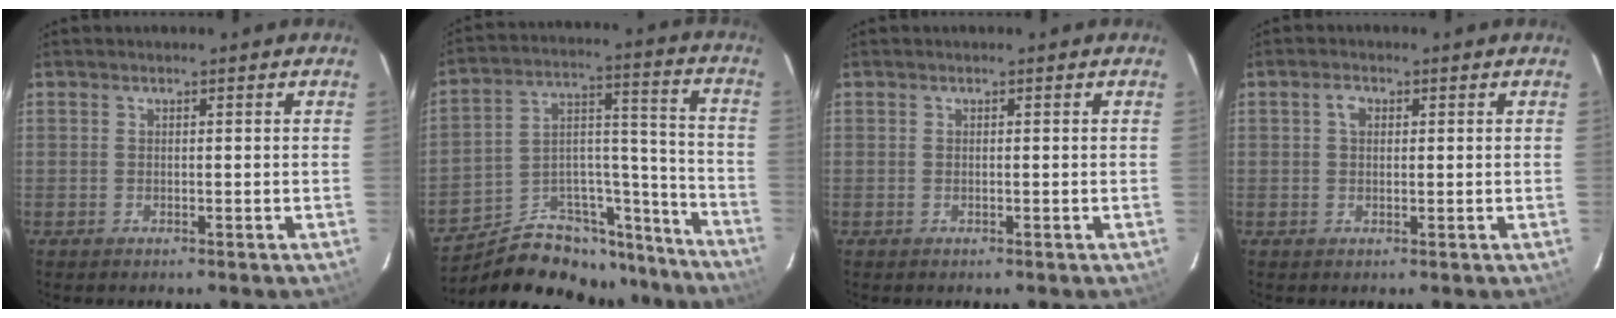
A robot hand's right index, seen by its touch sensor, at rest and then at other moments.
{"total": 23.2, "force": [-19.5, 10.0, 7.6], "torque": [-0.123, 0.075, -0.274]}
{"total": 0.0}
{"total": 2.0, "force": [0.5, 1.4, 1.3], "torque": [-0.024, 0.009, 0.008]}